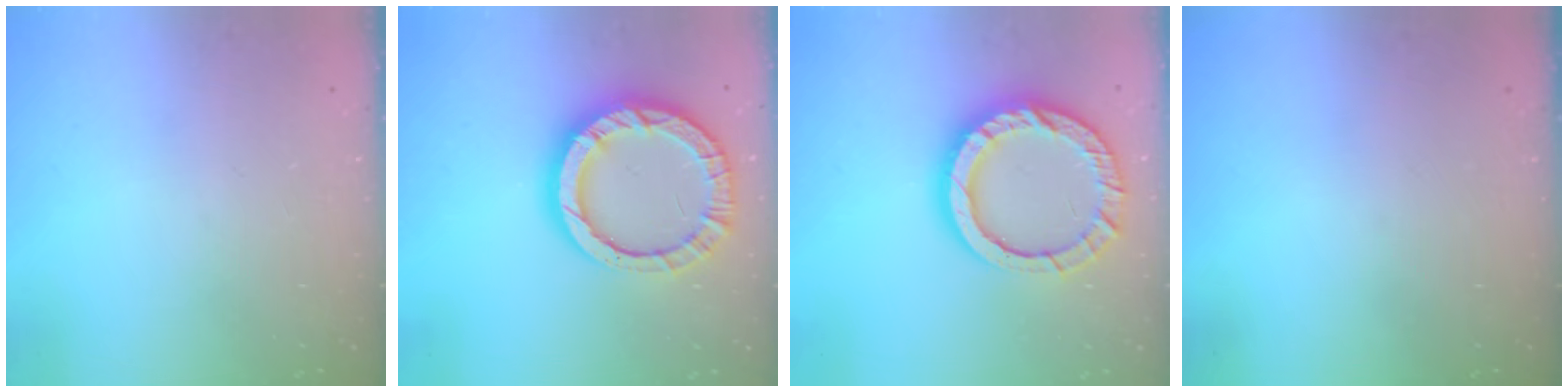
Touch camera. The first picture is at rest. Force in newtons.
{"total": 16.4, "press": 16.3, "slide": 1.9}
{"total": 16.3, "press": 16.2, "slide": 1.5}
{"total": 0.0}